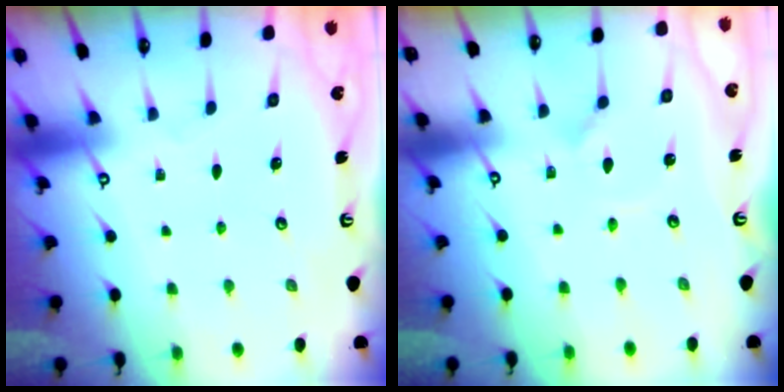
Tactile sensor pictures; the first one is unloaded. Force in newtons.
{"total": 2.9, "press": 2.9, "slide": 0.4}